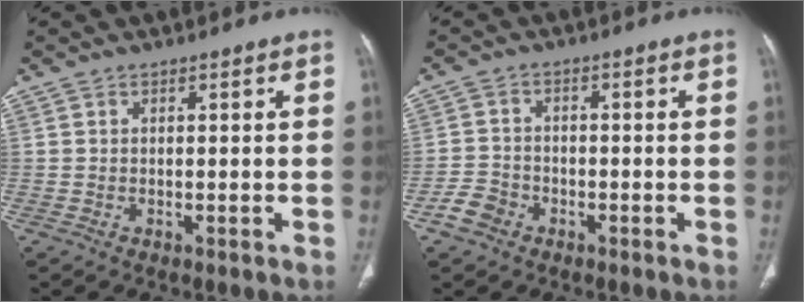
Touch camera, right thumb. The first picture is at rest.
{"total": 4.3, "force": [-2.5, 3.3, 1.4], "torque": [-0.020, 0.019, -0.047]}